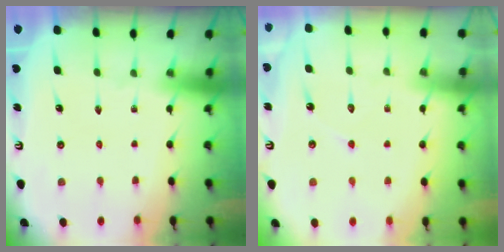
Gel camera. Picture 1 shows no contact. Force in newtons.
{"total": 6.0, "press": 6.0, "slide": 0.4}